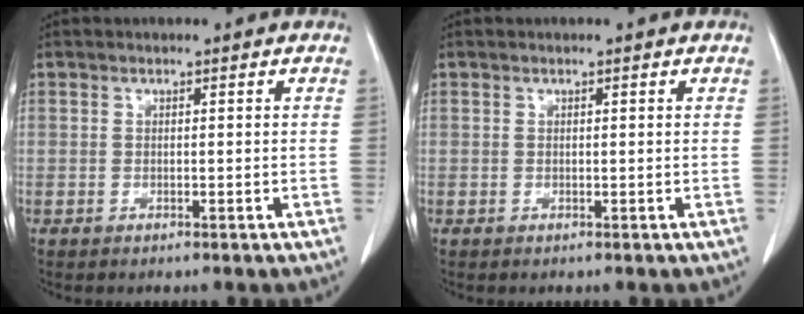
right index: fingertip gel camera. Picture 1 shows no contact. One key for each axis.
{"total": 0.0}